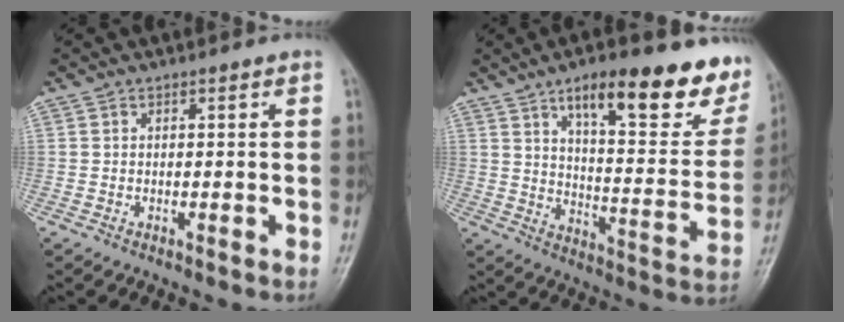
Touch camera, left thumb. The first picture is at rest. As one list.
[{"total": 22.5, "force": [14.2, 7.3, 15.8], "torque": [-0.166, -0.059, 0.204]}]